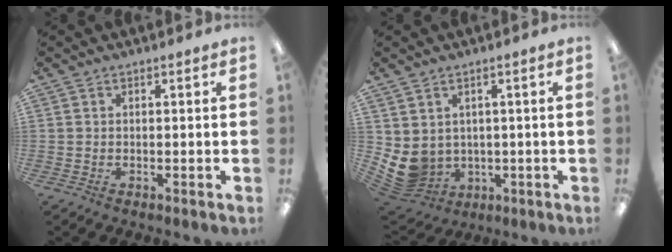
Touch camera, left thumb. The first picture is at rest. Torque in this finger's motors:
{"motor_torque": [1.11, 1.38, 0.56, -0.64, 0.07]}